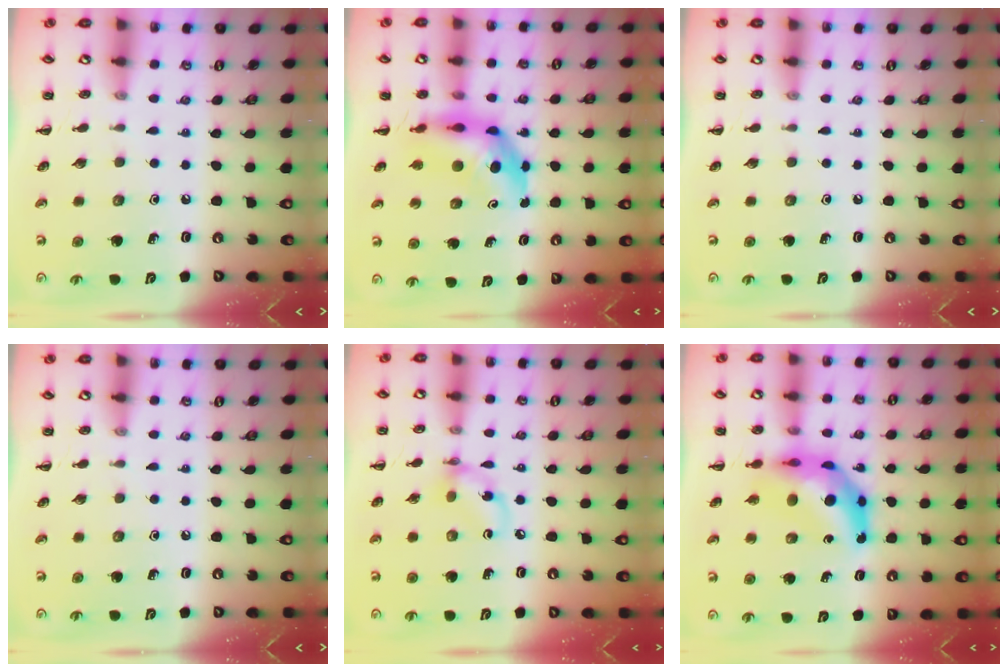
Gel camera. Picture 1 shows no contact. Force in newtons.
{"total": 6.3, "press": 6.0, "slide": 1.6}
{"total": 0.0}
{"total": 0.0}
{"total": 6.2, "press": 6.1, "slide": 0.8}
{"total": 10.2, "press": 9.7, "slide": 3.2}